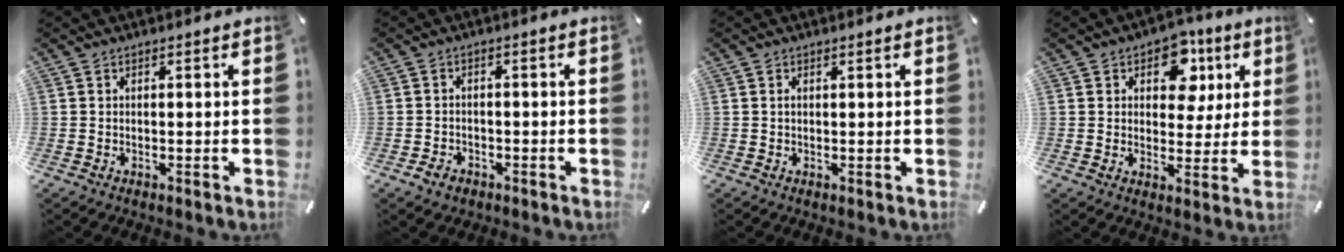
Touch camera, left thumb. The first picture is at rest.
{"total": 2.8, "force": [-1.6, 2.1, 1.0], "torque": [-0.015, 0.009, -0.031]}
{"total": 0.7, "force": [0.2, 0.2, 0.7], "torque": [-0.013, 0.000, 0.004]}
{"total": 10.9, "force": [4.5, 7.7, 6.2], "torque": [-0.078, -0.010, 0.077]}